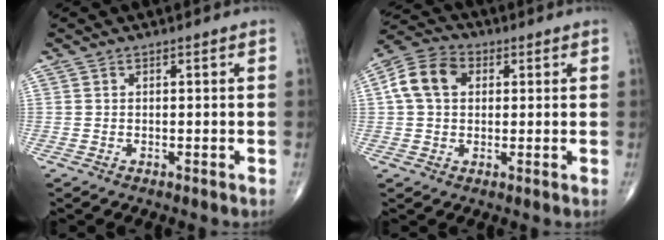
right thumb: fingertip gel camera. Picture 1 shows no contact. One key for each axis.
{"total": 9.0, "fx": 1.9, "fy": 6.5, "fz": 5.9, "tx": -0.111, "ty": 0.021, "tz": 0.028}